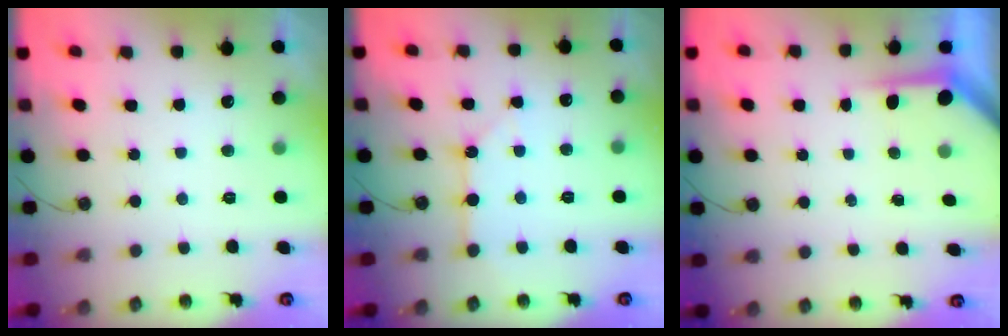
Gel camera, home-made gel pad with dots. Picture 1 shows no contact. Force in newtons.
{"total": 2.4, "press": 2.4, "slide": 0.4}
{"total": 3.6, "press": 3.6, "slide": 0.4}